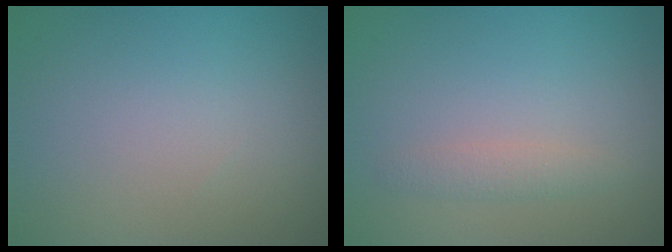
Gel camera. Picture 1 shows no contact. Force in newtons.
{"total": 1.3, "press": 1.3, "slide": 0.0}